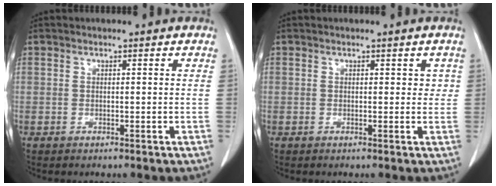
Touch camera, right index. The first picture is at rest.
{"total": 1.5, "force": [0.5, 1.1, 1.0], "torque": [-0.006, 0.004, 0.005]}